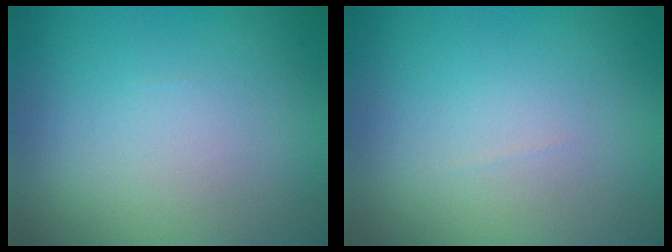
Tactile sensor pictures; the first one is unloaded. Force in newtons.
{"total": 0.0}